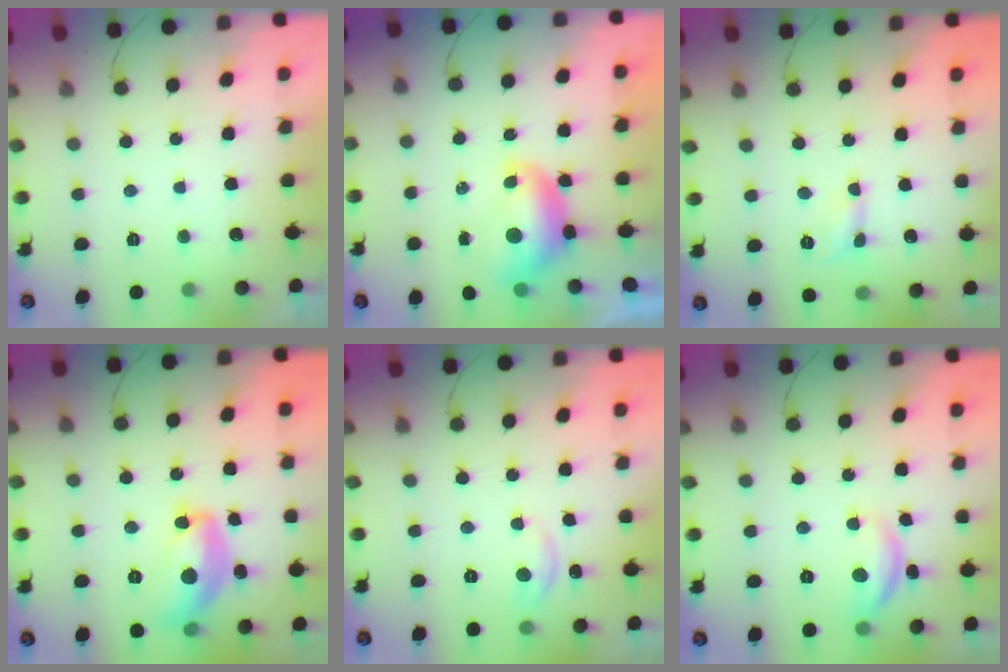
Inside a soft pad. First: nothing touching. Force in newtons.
{"total": 8.0, "press": 8.0, "slide": 0.9}
{"total": 2.7, "press": 2.7, "slide": 0.2}
{"total": 14.9, "press": 14.9, "slide": 0.7}
{"total": 4.8, "press": 4.7, "slide": 0.6}
{"total": 9.7, "press": 9.7, "slide": 0.5}